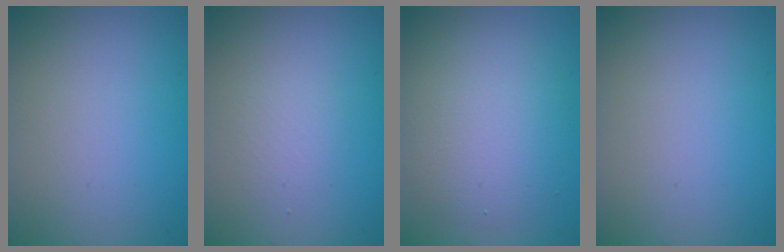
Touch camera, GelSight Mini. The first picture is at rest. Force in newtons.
{"total": 1.4, "press": 1.4, "slide": 0.0}
{"total": 4.8, "press": 4.8, "slide": 0.3}
{"total": 0.0}